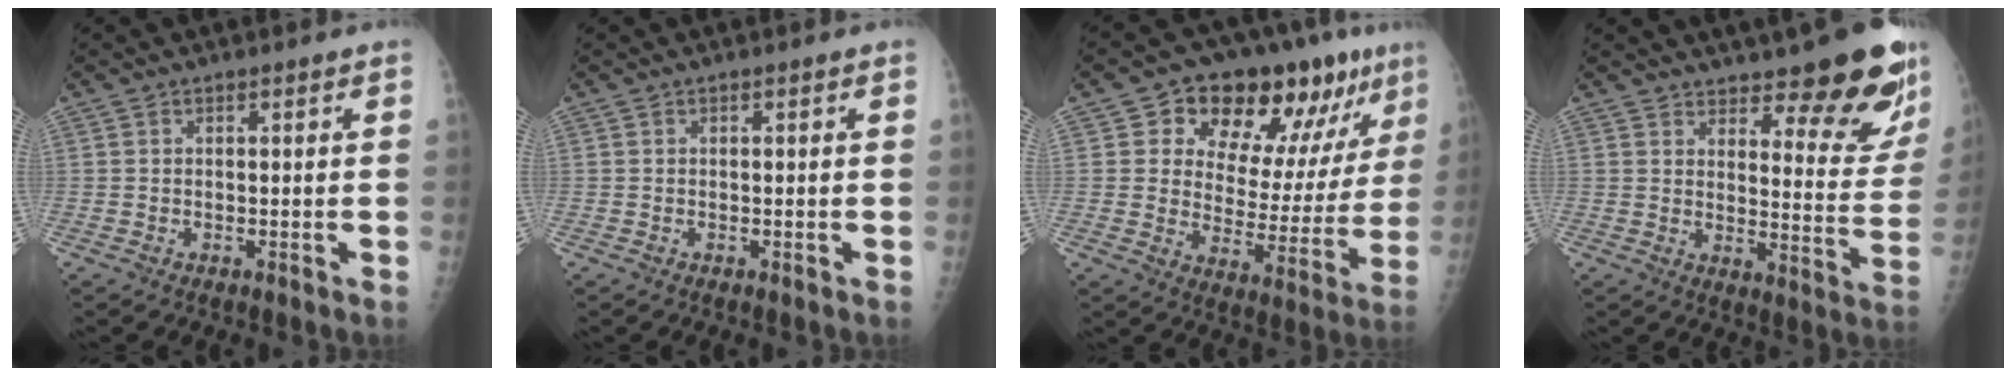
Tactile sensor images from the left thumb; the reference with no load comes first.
{"total": 0.0}
{"total": 20.8, "force": [11.5, 10.1, 14.1], "torque": [-0.147, -0.028, 0.173]}
{"total": 16.4, "force": [12.1, 4.9, 9.9], "torque": [-0.079, -0.094, 0.155]}